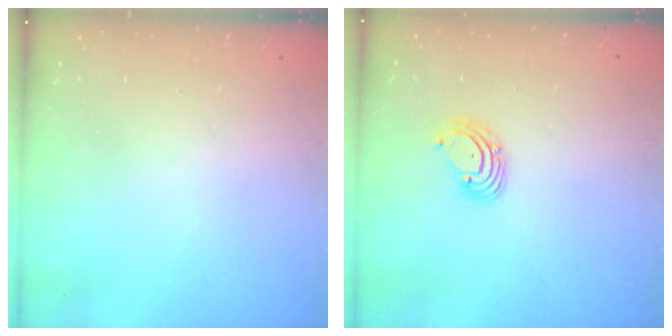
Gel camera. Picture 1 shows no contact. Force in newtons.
{"total": 2.6, "press": 2.6, "slide": 0.1}